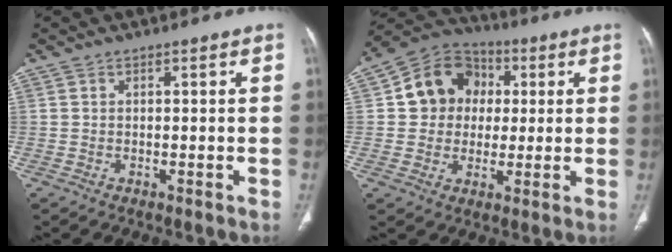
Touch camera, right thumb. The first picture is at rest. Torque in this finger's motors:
{"motor_torque": [0.24, 0.30, -0.09, 0.15, 0.09]}